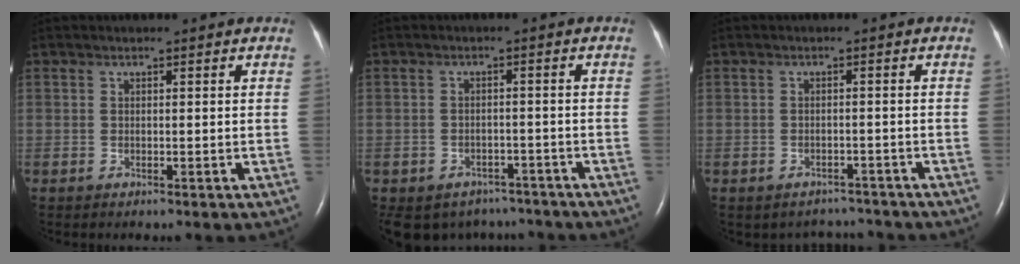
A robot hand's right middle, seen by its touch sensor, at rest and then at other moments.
{"total": 8.9, "force": [-7.2, 5.0, 1.0], "torque": [-0.020, 0.009, -0.087]}
{"total": 3.2, "force": [-2.9, 1.3, -0.5], "torque": [0.002, 0.012, -0.038]}